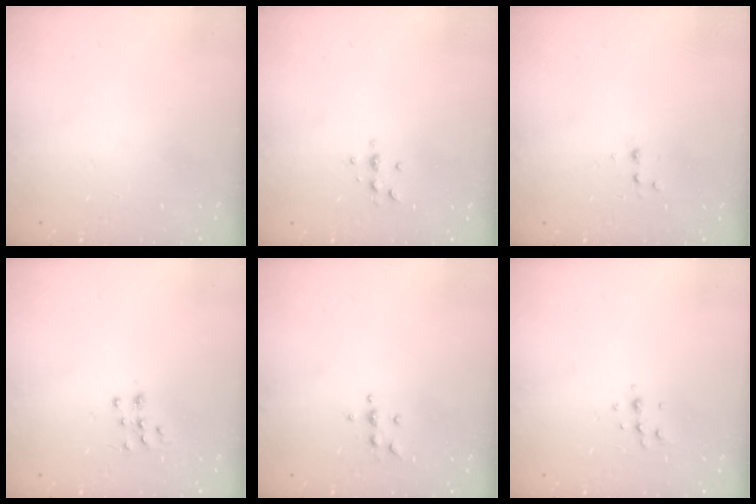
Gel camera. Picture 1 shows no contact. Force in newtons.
{"total": 4.3, "press": 4.3, "slide": 0.6}
{"total": 3.1, "press": 3.0, "slide": 0.9}
{"total": 7.0, "press": 7.0, "slide": 0.3}
{"total": 5.7, "press": 5.7, "slide": 0.5}
{"total": 4.8, "press": 4.7, "slide": 1.1}